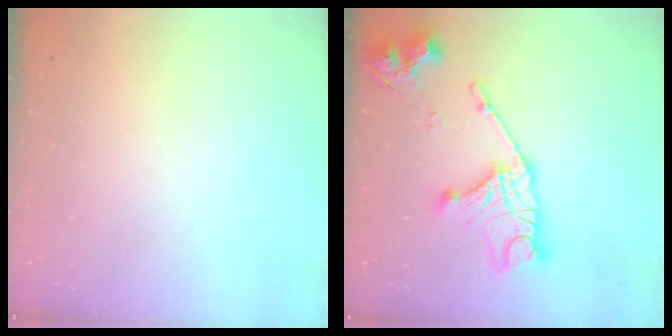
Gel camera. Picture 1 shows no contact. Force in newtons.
{"total": 18.2, "press": 18.1, "slide": 1.7}